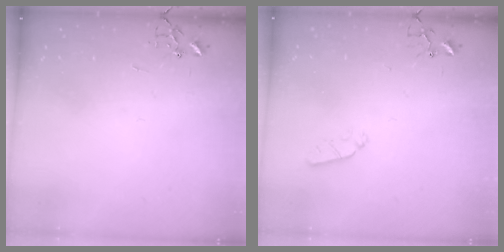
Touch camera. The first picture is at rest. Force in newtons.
{"total": 4.2, "press": 4.1, "slide": 1.0}